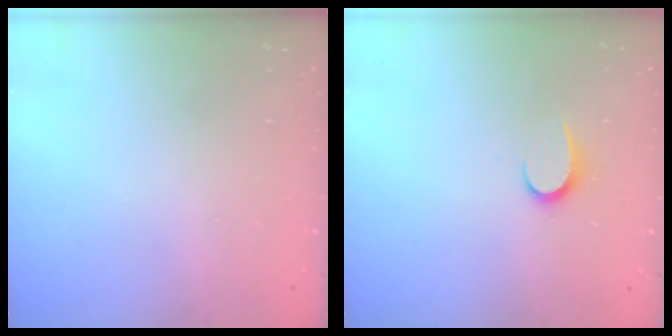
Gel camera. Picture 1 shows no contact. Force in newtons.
{"total": 6.1, "press": 6.1, "slide": 0.7}